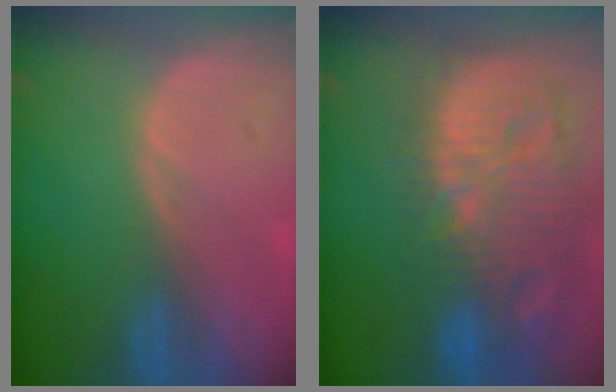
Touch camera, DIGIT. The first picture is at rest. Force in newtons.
{"total": 14.5, "press": 12.5, "slide": 7.2}